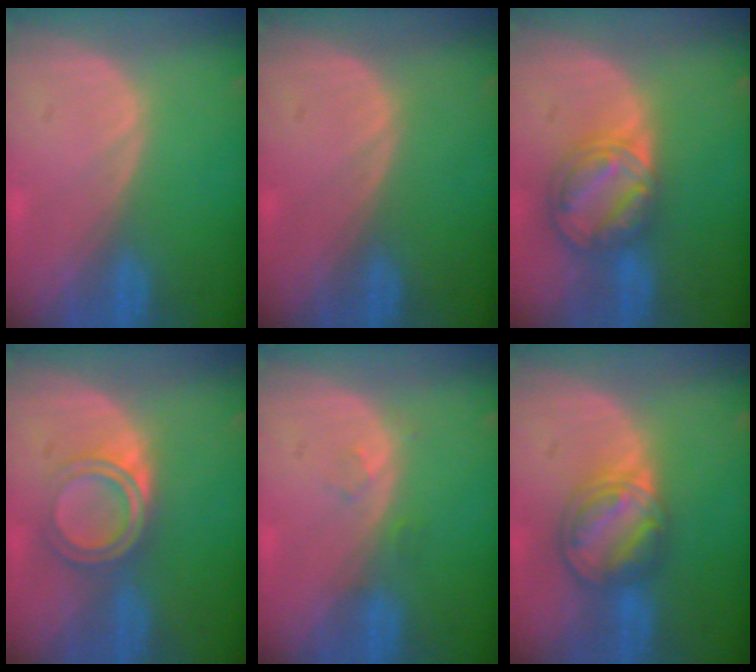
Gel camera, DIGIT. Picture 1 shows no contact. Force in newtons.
{"total": 0.0}
{"total": 8.5, "press": 7.2, "slide": 4.6}
{"total": 5.1, "press": 4.8, "slide": 1.7}
{"total": 1.4, "press": 1.4, "slide": 0.1}
{"total": 7.7, "press": 6.8, "slide": 3.6}